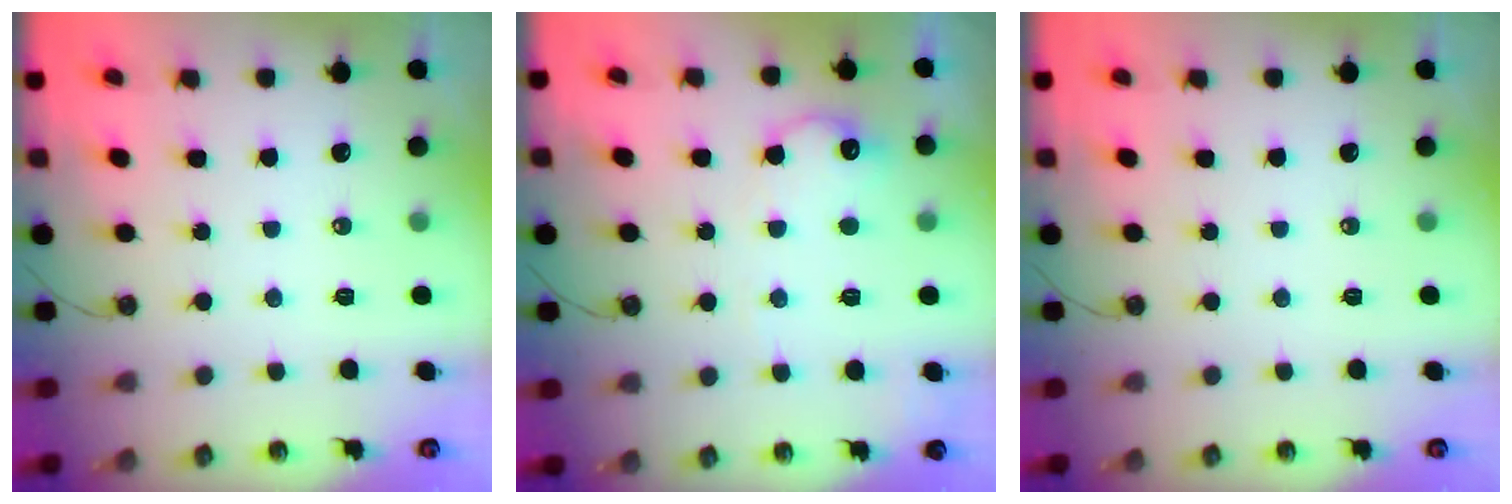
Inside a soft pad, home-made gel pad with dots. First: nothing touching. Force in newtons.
{"total": 12.7, "press": 12.7, "slide": 0.5}
{"total": 0.0}